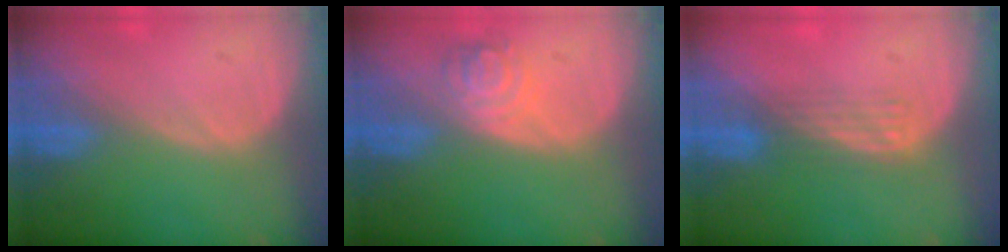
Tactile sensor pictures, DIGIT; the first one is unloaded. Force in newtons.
{"total": 4.5, "press": 4.2, "slide": 1.7}
{"total": 2.9, "press": 2.7, "slide": 1.2}